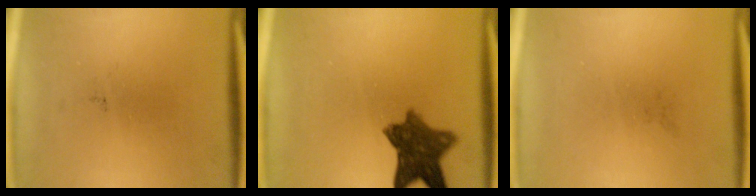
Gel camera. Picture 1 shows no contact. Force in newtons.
{"total": 9.2}
{"total": 0.0}